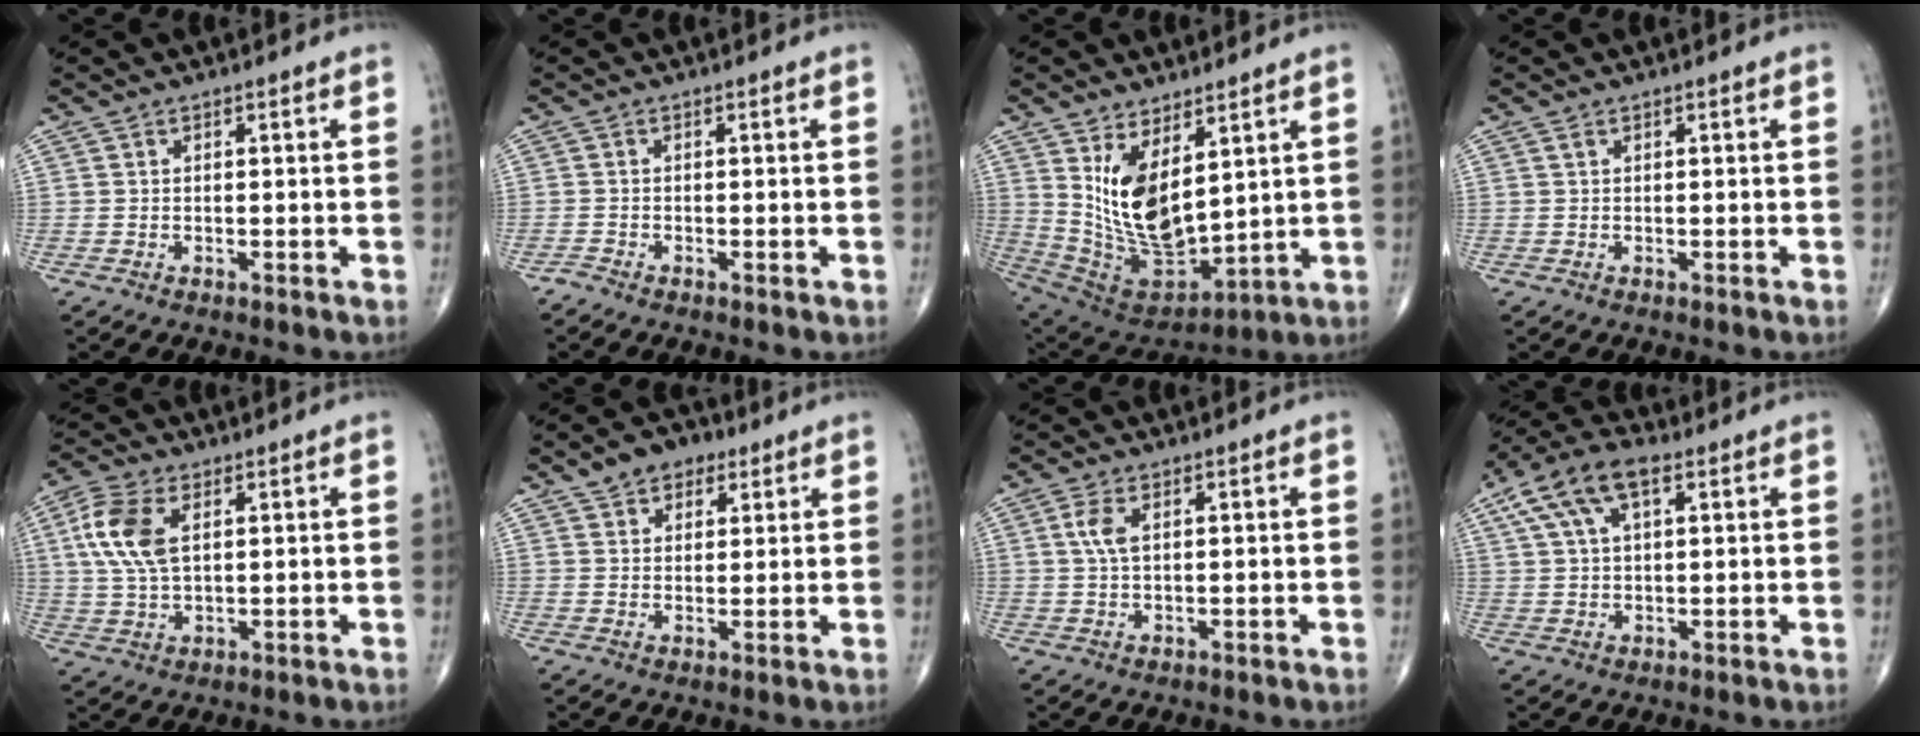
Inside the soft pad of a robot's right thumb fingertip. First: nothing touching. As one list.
[{"total": 0.9, "force": [-0.8, 0.2, 0.4], "torque": [-0.011, -0.003, -0.020]}, {"total": 15.4, "force": [5.0, 7.7, 12.4], "torque": [-0.208, -0.035, 0.124]}, {"total": 0.5, "force": [0.3, 0.3, 0.3], "torque": [-0.007, 0.004, 0.007]}, {"total": 10.2, "force": [2.8, 5.5, 8.2], "torque": [-0.183, 0.001, 0.055]}, {"total": 6.7, "force": [3.8, 4.4, 3.4], "torque": [-0.024, -0.008, 0.058]}, {"total": 3.9, "force": [1.2, 1.8, 3.2], "torque": [-0.075, 0.002, 0.024]}, {"total": 10.9, "force": [4.8, 5.2, 8.3], "torque": [-0.164, 0.020, 0.086]}]